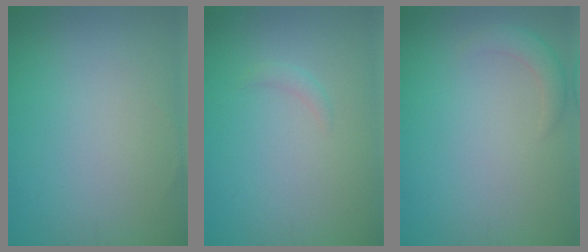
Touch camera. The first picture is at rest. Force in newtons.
{"total": 0.8, "press": 0.8, "slide": 0.0}
{"total": 1.8, "press": 1.8, "slide": 0.1}